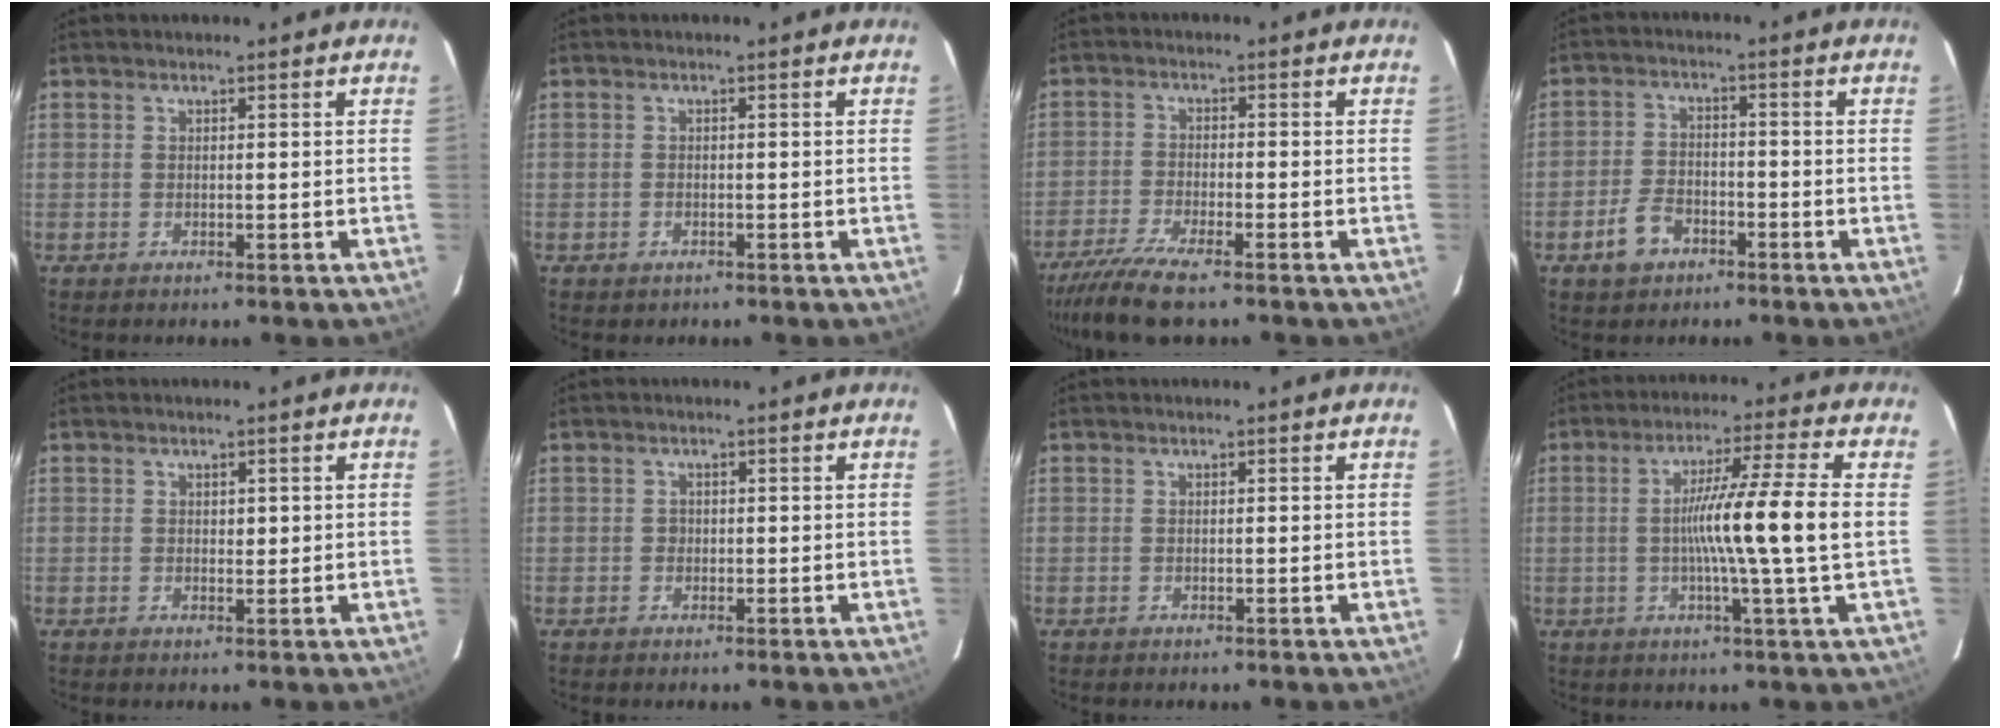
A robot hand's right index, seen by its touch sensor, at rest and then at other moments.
{"total": 0.9, "force": [-0.5, 0.7, 0.2], "torque": [-0.007, 0.001, -0.004]}
{"total": 8.0, "force": [-6.4, 0.4, 4.8], "torque": [-0.083, -0.022, -0.111]}
{"total": 5.2, "force": [-3.0, 3.3, 2.7], "torque": [-0.063, 0.006, -0.051]}
{"total": 1.0, "force": [0.3, 0.6, 0.7], "torque": [-0.008, 0.000, 0.005]}
{"total": 0.8, "force": [-0.1, 0.8, 0.3], "torque": [-0.003, 0.003, -0.002]}
{"total": 0.0}
{"total": 11.6, "force": [-0.2, -2.0, 11.4], "torque": [-0.194, -0.002, -0.006]}